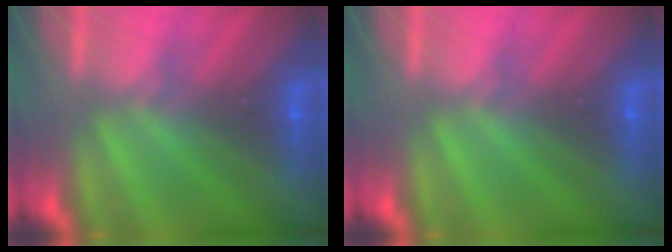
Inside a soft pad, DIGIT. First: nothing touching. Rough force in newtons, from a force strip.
{"total": 0.0}